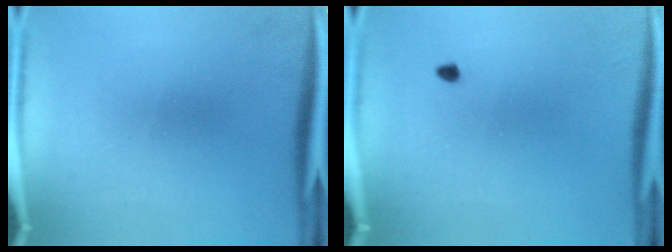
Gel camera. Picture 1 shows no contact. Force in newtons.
{"total": 0.7}